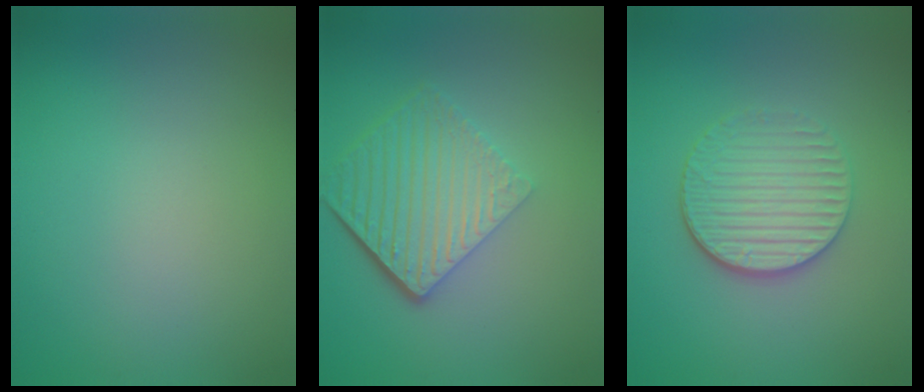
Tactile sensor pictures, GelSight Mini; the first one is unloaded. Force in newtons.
{"total": 6.5, "press": 4.3, "slide": 4.9}
{"total": 4.3, "press": 3.5, "slide": 2.5}